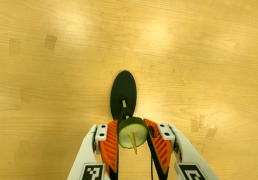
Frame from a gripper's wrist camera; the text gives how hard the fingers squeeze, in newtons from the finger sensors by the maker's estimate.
{"total": 9.8, "left": 8.9, "right": 10.7}